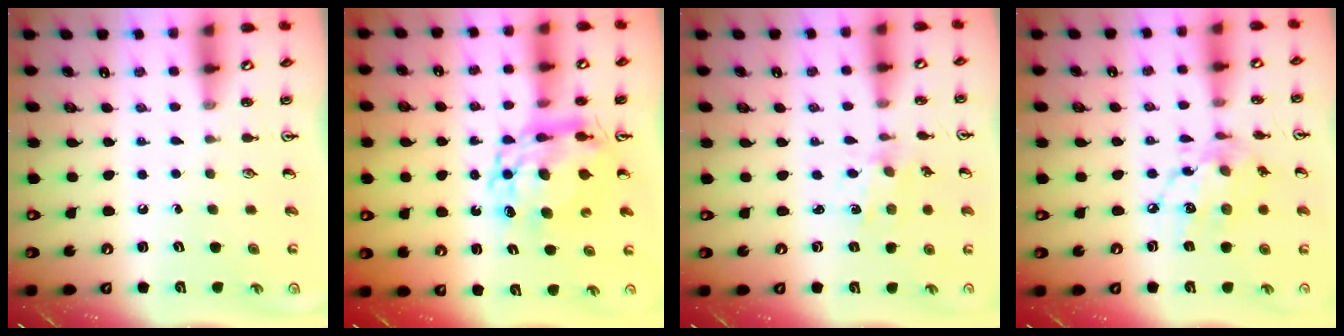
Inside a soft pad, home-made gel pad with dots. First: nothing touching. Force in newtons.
{"total": 12.0, "press": 12.0, "slide": 1.1}
{"total": 1.6, "press": 1.5, "slide": 0.1}
{"total": 13.6, "press": 13.6, "slide": 1.0}